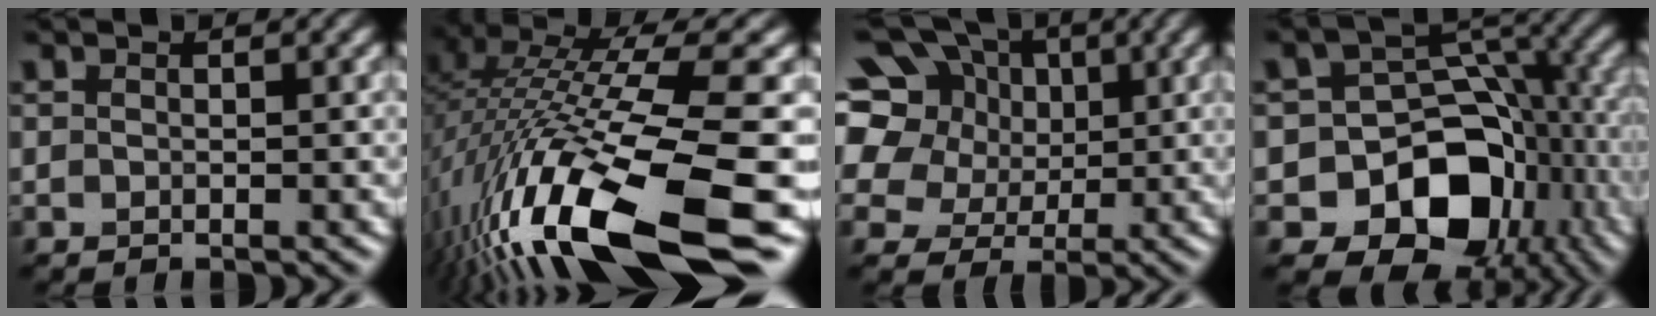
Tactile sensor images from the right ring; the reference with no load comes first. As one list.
[{"total": 16.8, "force": [-6.0, 4.7, 15.0], "torque": [-0.292, -0.003, -0.097]}, {"total": 15.6, "force": [5.3, 12.7, 7.4], "torque": [-0.180, 0.048, 0.084]}, {"total": 13.1, "force": [-5.2, 9.6, 7.1], "torque": [-0.098, -0.012, -0.089]}]